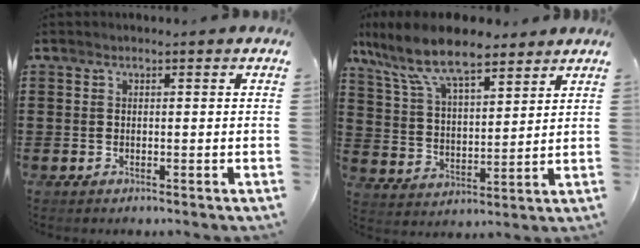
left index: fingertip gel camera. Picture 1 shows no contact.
{"total": 10.8, "force": [8.6, 3.1, 5.8], "torque": [-0.141, -0.023, 0.155]}